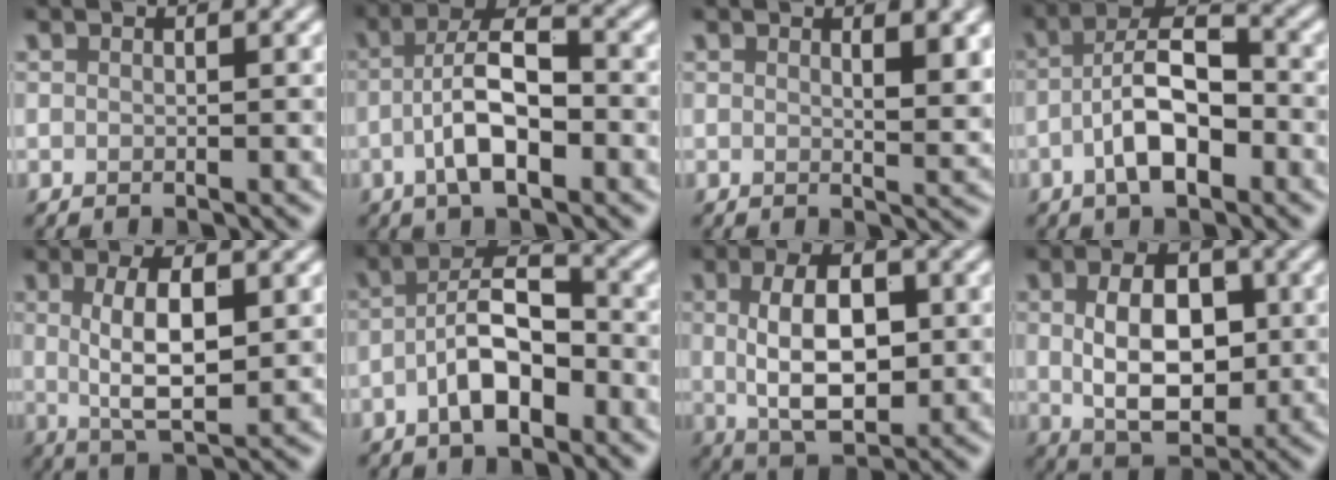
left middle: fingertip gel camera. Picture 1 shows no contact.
{"total": 6.0, "force": [-1.8, 2.1, 5.3], "torque": [-0.094, 0.011, -0.041]}
{"total": 2.9, "force": [1.3, 0.9, 2.5], "torque": [-0.030, -0.005, 0.022]}
{"total": 6.2, "force": [-2.3, 2.5, 5.1], "torque": [-0.087, 0.015, -0.050]}
{"total": 5.3, "force": [0.8, 1.8, 5.0], "torque": [-0.092, -0.001, 0.019]}
{"total": 5.7, "force": [-2.4, 2.6, 4.5], "torque": [-0.075, 0.016, -0.051]}
{"total": 7.0, "force": [0.5, 3.6, 6.0], "torque": [-0.108, 0.001, 0.010]}
{"total": 7.2, "force": [0.3, 4.5, 5.7], "torque": [-0.100, -0.001, 0.006]}